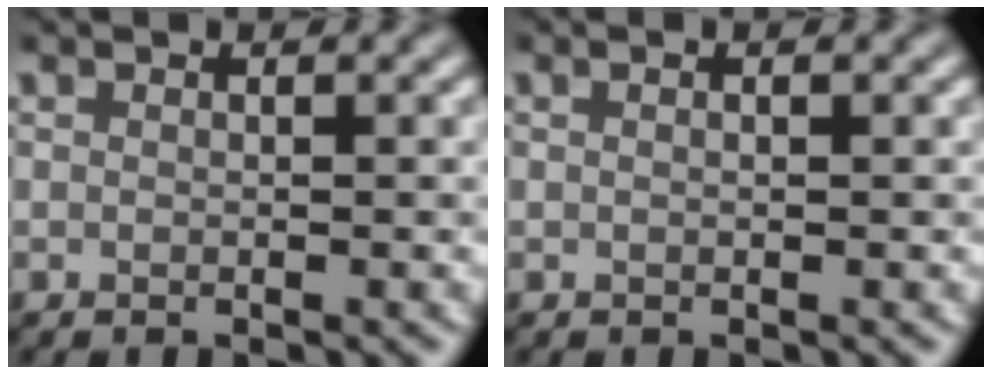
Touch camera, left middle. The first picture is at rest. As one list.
[{"total": 0.6, "force": [0.3, 0.2, 0.5], "torque": [-0.008, 0.000, 0.002]}]